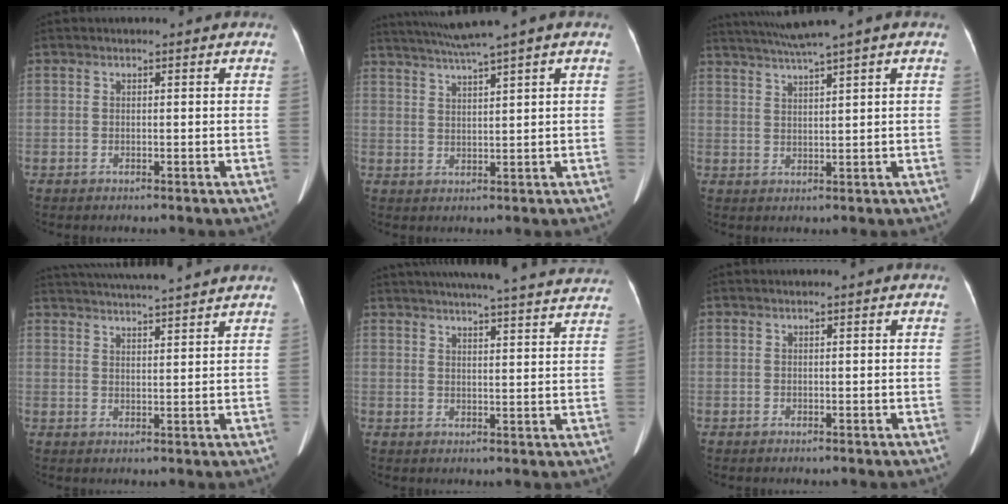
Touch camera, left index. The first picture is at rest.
{"total": 6.8, "force": [5.3, -1.6, 3.9], "torque": [-0.070, 0.020, 0.094]}
{"total": 6.2, "force": [4.9, -1.5, 3.5], "torque": [-0.065, 0.018, 0.088]}
{"total": 14.0, "force": [13.0, -0.1, 5.3], "torque": [-0.099, 0.024, 0.187]}
{"total": 27.2, "force": [24.9, 2.4, 10.6], "torque": [-0.169, -0.011, 0.302]}
{"total": 0.0}